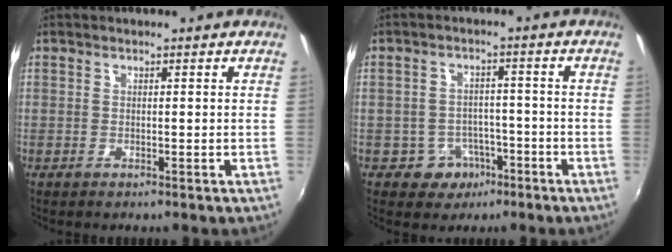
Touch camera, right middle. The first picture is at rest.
{"total": 5.4, "force": [-3.0, 4.4, 1.0], "torque": [-0.029, 0.014, -0.036]}